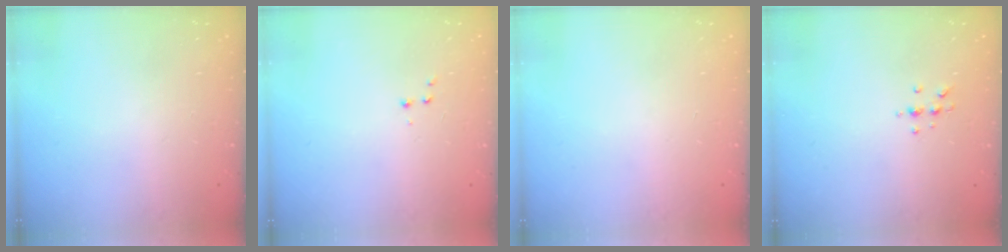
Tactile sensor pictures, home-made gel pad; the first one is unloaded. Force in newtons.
{"total": 2.6, "press": 2.5, "slide": 0.6}
{"total": 0.0}
{"total": 4.9, "press": 4.9, "slide": 0.7}